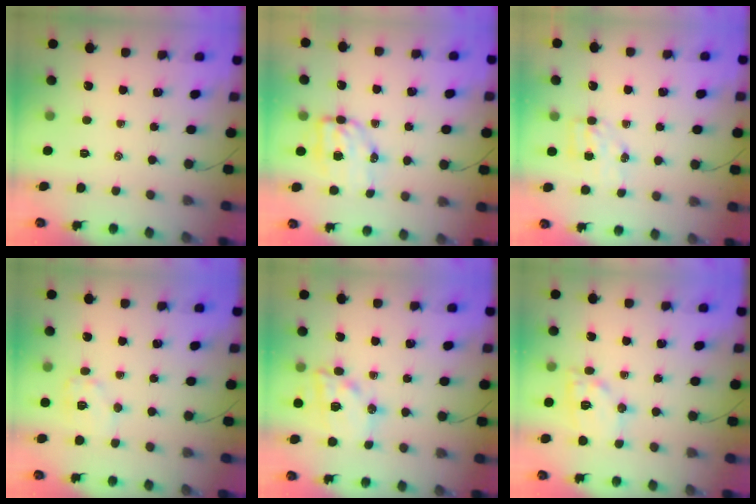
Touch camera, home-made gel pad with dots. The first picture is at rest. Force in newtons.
{"total": 7.8, "press": 7.6, "slide": 1.5}
{"total": 4.9, "press": 4.8, "slide": 0.7}
{"total": 7.4, "press": 7.4, "slide": 0.8}
{"total": 15.0, "press": 14.6, "slide": 3.3}
{"total": 11.3, "press": 11.3, "slide": 0.7}